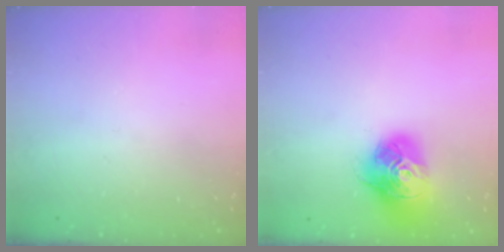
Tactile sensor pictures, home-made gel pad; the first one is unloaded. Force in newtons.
{"total": 16.4, "press": 16.4, "slide": 1.7}